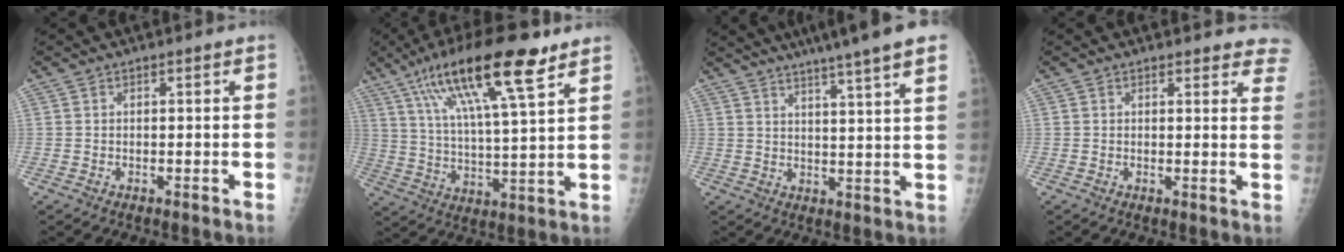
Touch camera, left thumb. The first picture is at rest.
{"total": 19.6, "force": [11.3, 4.2, 15.4], "torque": [-0.262, -0.023, 0.201]}
{"total": 15.3, "force": [11.4, 0.3, 10.1], "torque": [-0.138, -0.025, 0.142]}
{"total": 7.4, "force": [6.8, 2.3, 1.7], "torque": [0.026, -0.026, 0.048]}